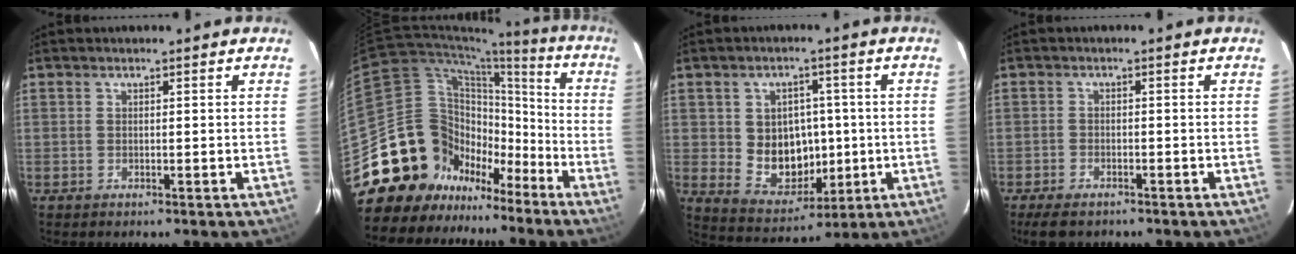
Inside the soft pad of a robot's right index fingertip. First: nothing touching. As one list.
[{"total": 23.0, "force": [-12.9, 17.6, 7.3], "torque": [-0.158, 0.075, -0.198]}, {"total": 10.5, "force": [-0.2, 9.0, 5.4], "torque": [-0.108, 0.001, 0.023]}, {"total": 5.3, "force": [-4.2, 2.2, 2.3], "torque": [-0.061, -0.012, -0.071]}]